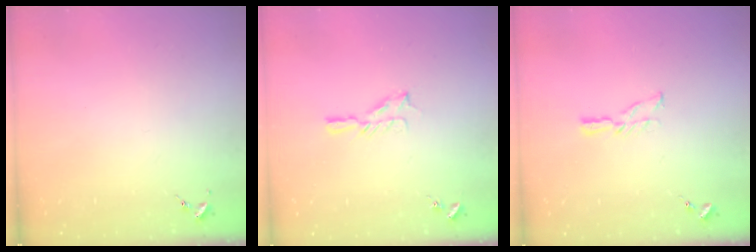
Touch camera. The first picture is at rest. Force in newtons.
{"total": 5.6, "press": 5.6, "slide": 0.6}
{"total": 6.2, "press": 6.2, "slide": 0.5}